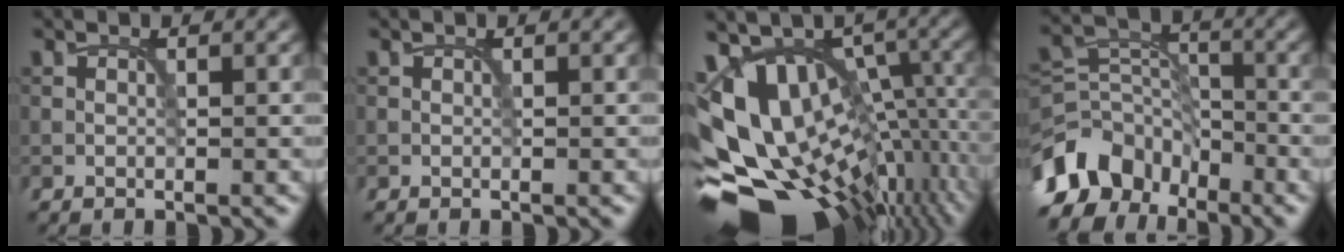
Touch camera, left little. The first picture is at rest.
{"total": 0.0}
{"total": 16.9, "force": [-5.0, 11.1, 11.7], "torque": [-0.165, 0.010, -0.033]}
{"total": 8.8, "force": [-5.6, 5.3, 4.0], "torque": [-0.074, 0.001, -0.123]}